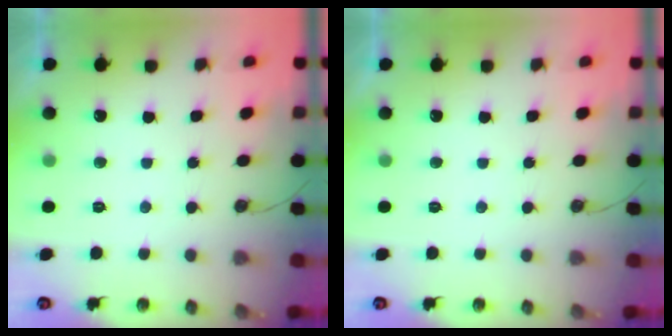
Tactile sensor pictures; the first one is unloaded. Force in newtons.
{"total": 0.0}